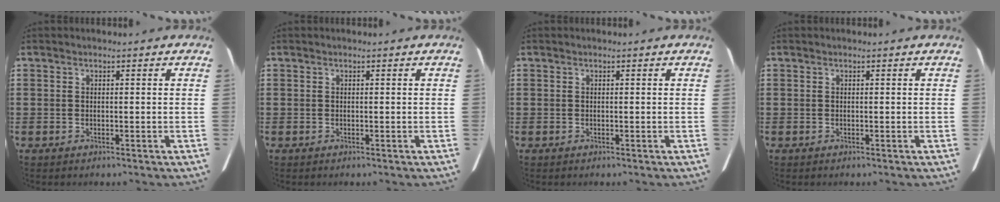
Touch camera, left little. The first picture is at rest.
{"total": 0.0}
{"total": 0.0}
{"total": 0.0}